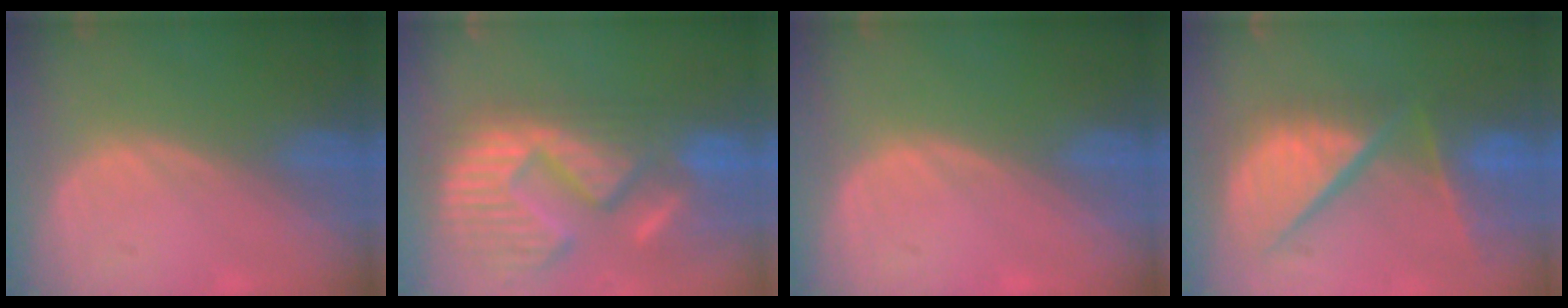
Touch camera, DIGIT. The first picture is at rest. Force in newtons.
{"total": 15.3, "press": 12.7, "slide": 8.4}
{"total": 0.0}
{"total": 12.1, "press": 9.9, "slide": 7.0}